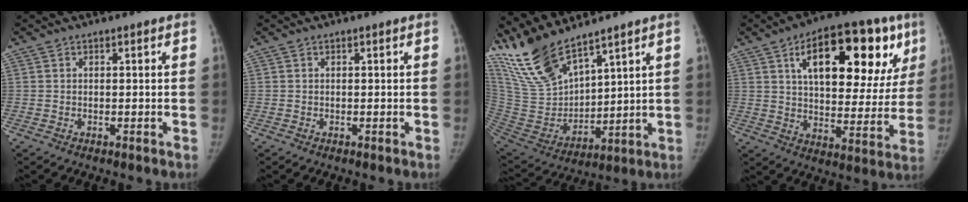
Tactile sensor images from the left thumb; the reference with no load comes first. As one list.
[{"total": 0.0}, {"total": 15.3, "force": [13.1, 3.6, 7.1], "torque": [-0.125, -0.068, 0.279]}, {"total": 25.2, "force": [10.7, 11.9, 19.4], "torque": [-0.235, -0.002, 0.155]}]